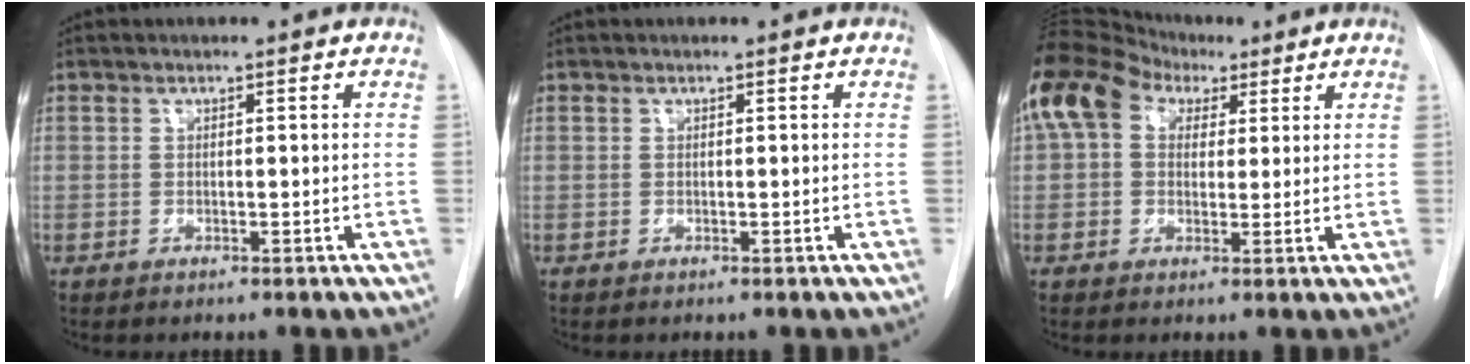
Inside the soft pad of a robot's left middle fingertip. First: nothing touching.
{"total": 0.0}
{"total": 11.7, "force": [5.7, 7.8, 6.6], "torque": [-0.141, 0.062, 0.103]}